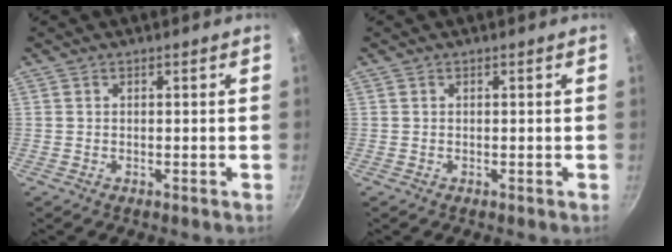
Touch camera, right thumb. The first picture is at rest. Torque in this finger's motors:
{"motor_torque": [0.11, 0.10, 0.06, 0.13, 0.00]}